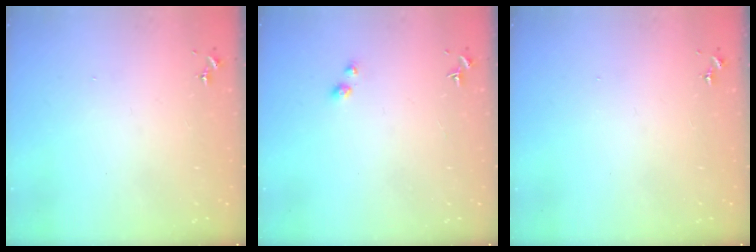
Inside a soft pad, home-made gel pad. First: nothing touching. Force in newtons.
{"total": 2.9, "press": 2.8, "slide": 0.4}
{"total": 0.0}